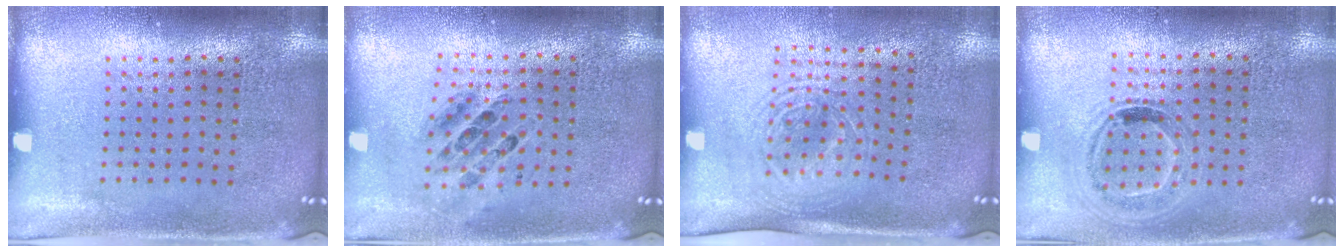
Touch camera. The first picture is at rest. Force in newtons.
{"total": 0.7, "press": 0.7, "slide": 0.1}
{"total": 1.7, "press": 1.4, "slide": 1.1}
{"total": 1.0, "press": 0.9, "slide": 0.5}